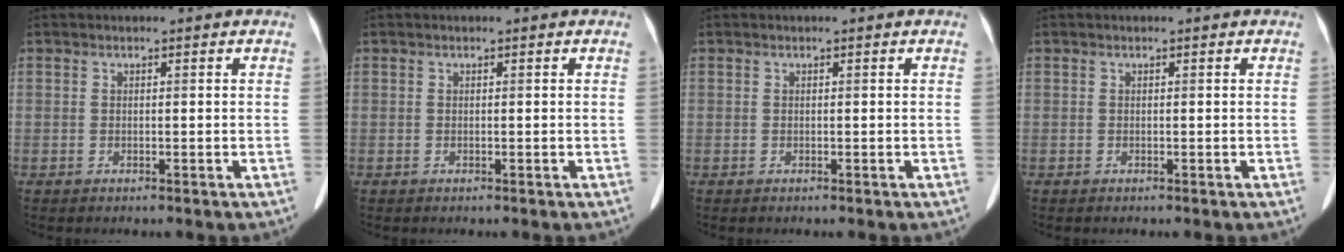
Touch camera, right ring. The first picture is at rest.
{"total": 0.0}
{"total": 0.0}
{"total": 0.0}